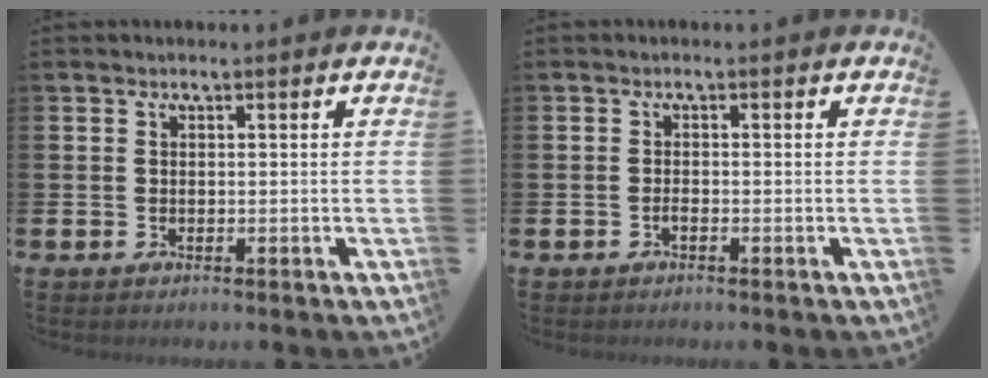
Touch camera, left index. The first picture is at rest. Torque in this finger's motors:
{"motor_torque": [0.13, 0.09, 0.00, 0.00]}